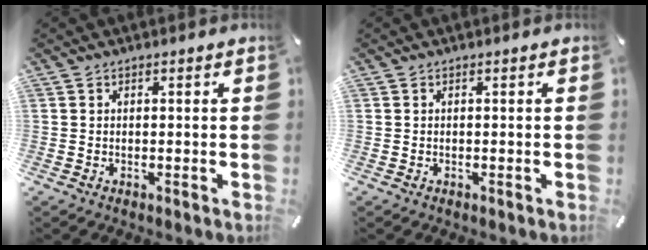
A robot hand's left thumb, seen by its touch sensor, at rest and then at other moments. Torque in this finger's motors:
{"motor_torque": [-0.10, 0.26, -0.09, 0.00, 0.00]}